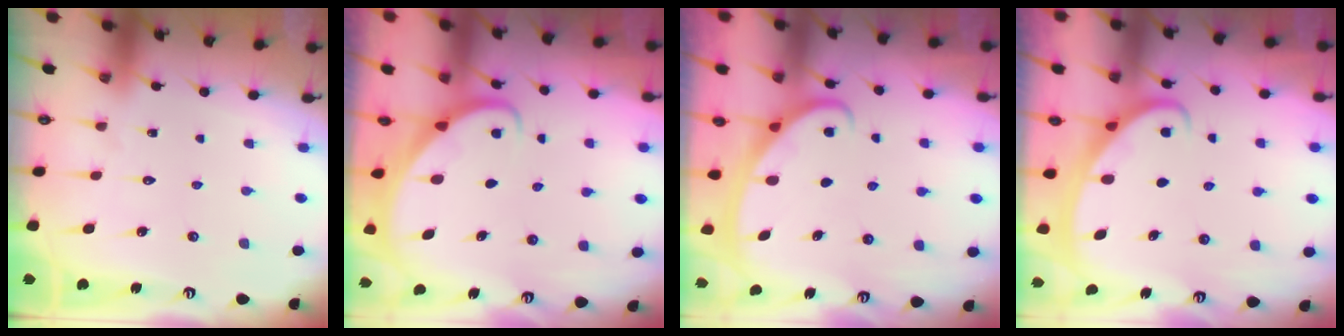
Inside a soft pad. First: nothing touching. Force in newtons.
{"total": 2.2, "press": 2.2, "slide": 0.1}
{"total": 2.9, "press": 2.9, "slide": 0.4}
{"total": 2.6, "press": 2.6, "slide": 0.4}